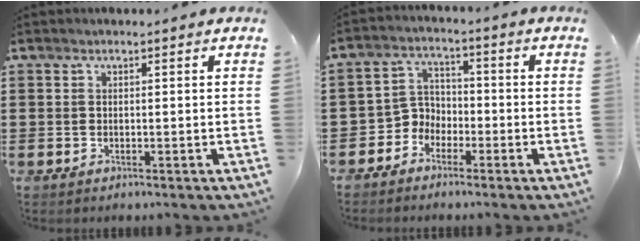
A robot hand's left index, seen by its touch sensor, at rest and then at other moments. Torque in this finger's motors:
{"motor_torque": [0.03, 0.08, -0.08, -0.01]}